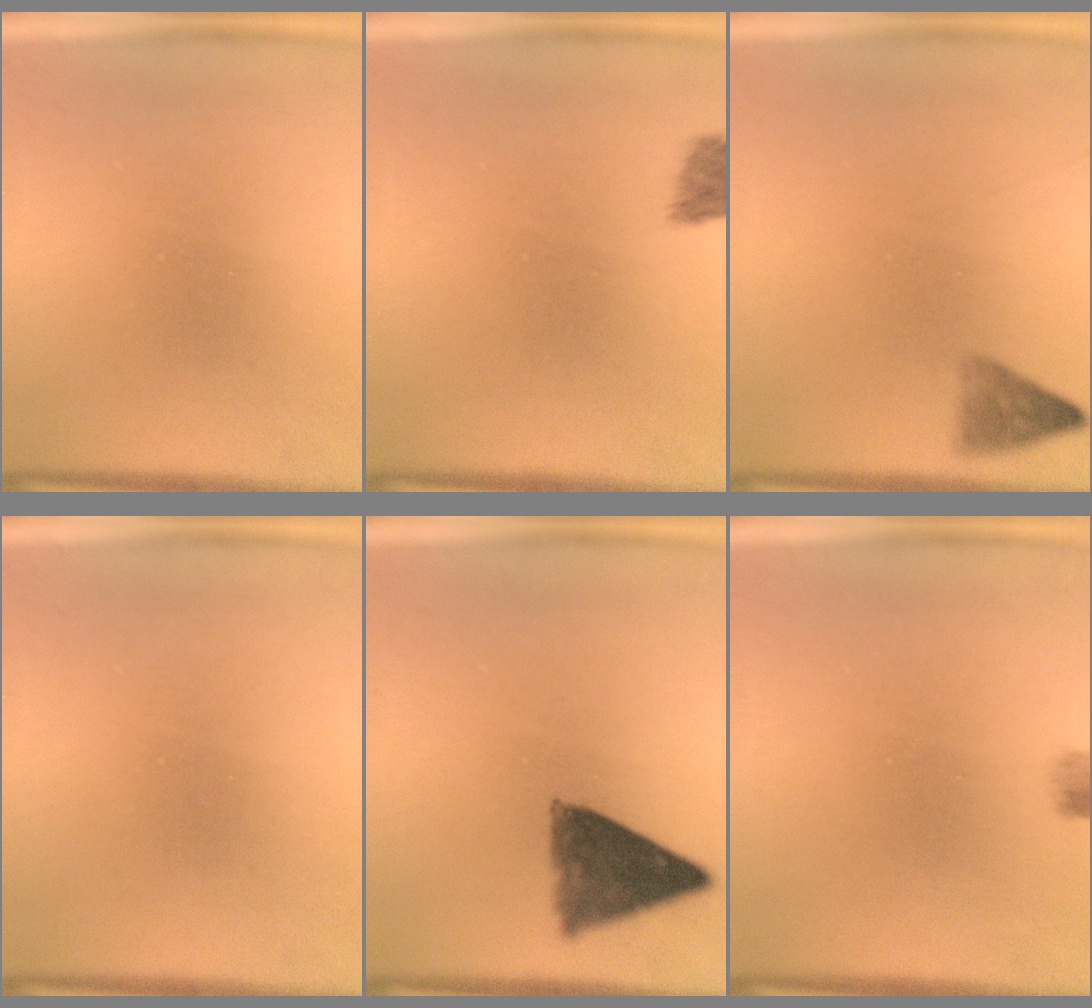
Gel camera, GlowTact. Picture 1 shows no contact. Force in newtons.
{"total": 3.1}
{"total": 2.0}
{"total": 0.0}
{"total": 7.2}
{"total": 2.2}